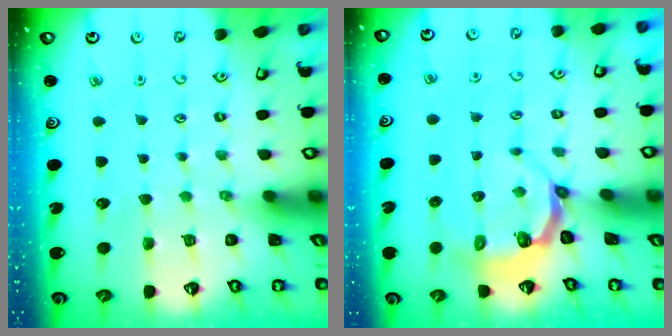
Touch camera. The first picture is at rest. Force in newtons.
{"total": 5.4, "press": 4.7, "slide": 2.7}